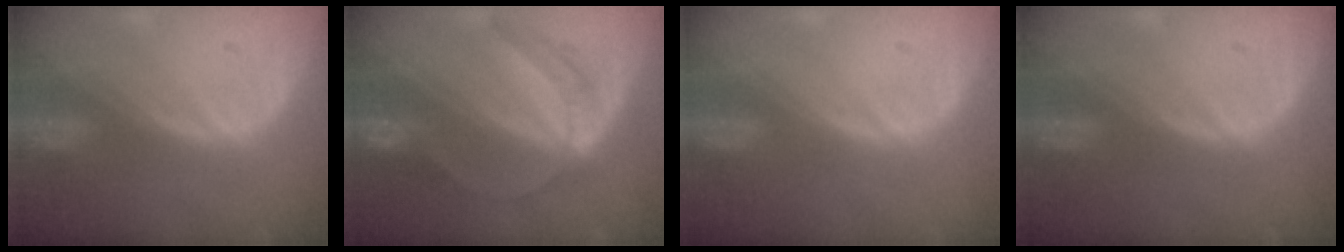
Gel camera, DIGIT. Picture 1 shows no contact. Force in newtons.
{"total": 6.7, "press": 5.5, "slide": 3.9}
{"total": 0.0}
{"total": 0.0}